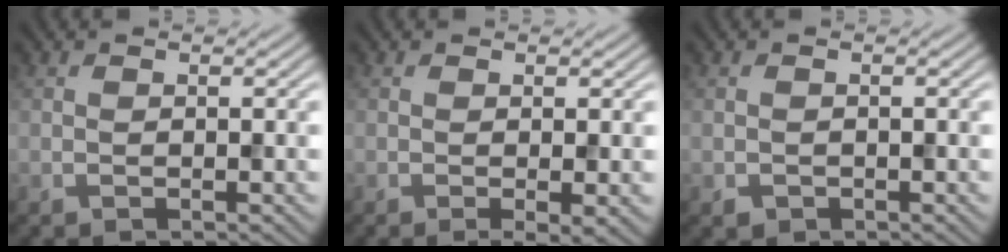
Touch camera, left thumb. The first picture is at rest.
{"total": 2.0, "force": [-0.3, 0.2, 2.0], "torque": [-0.038, -0.009, -0.006]}
{"total": 0.8, "force": [-0.4, 0.6, 0.2], "torque": [-0.002, -0.006, -0.007]}